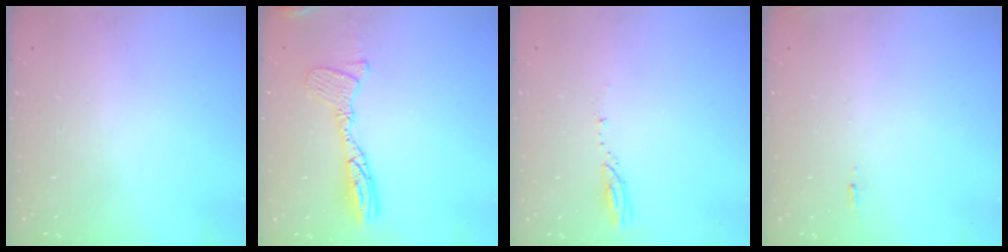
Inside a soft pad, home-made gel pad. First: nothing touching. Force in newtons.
{"total": 13.5, "press": 13.5, "slide": 1.3}
{"total": 3.1, "press": 3.0, "slide": 0.3}
{"total": 5.6, "press": 5.3, "slide": 1.8}